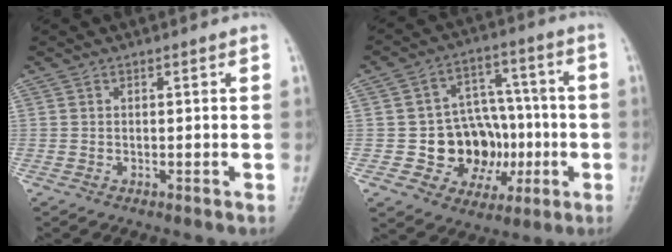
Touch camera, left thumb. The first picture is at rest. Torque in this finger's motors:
{"motor_torque": [-0.30, 0.38, 0.43, 0.17, 0.01]}